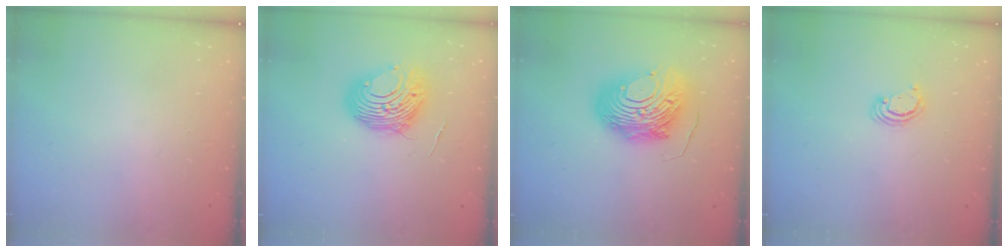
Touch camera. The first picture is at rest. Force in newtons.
{"total": 9.7, "press": 9.7, "slide": 0.8}
{"total": 14.8, "press": 14.7, "slide": 1.3}
{"total": 2.6, "press": 2.5, "slide": 0.3}